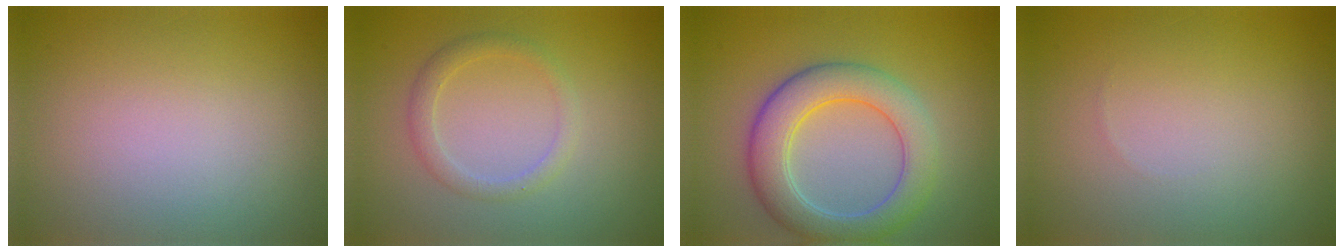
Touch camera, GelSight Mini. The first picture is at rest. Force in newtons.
{"total": 1.9, "press": 1.9, "slide": 0.1}
{"total": 6.0, "press": 6.0, "slide": 0.3}
{"total": 0.0}